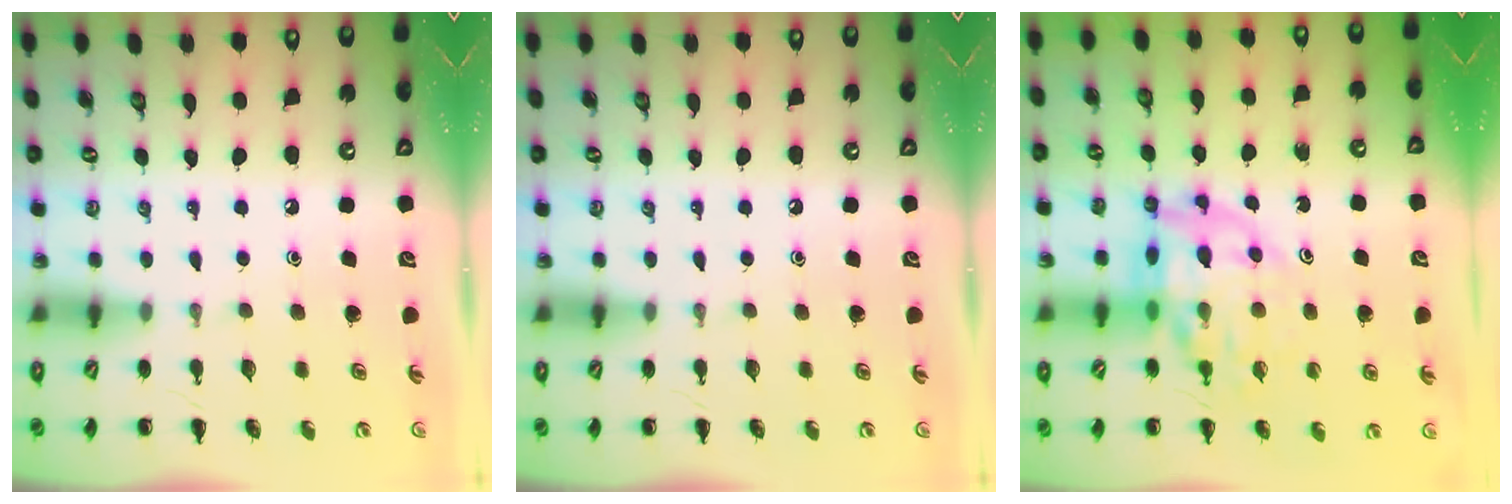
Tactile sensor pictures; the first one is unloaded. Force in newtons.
{"total": 0.0}
{"total": 14.1, "press": 13.6, "slide": 3.7}